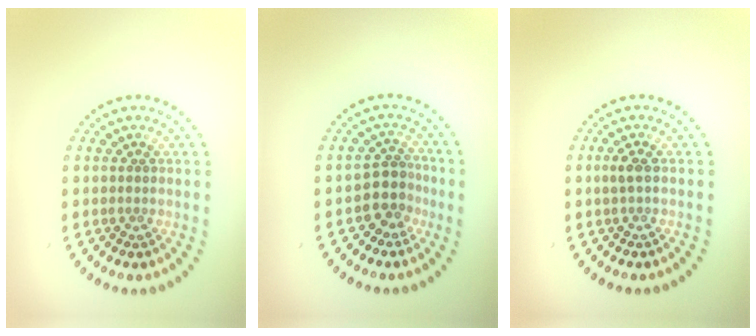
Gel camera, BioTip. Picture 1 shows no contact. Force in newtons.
{"total": 2.8, "press": 2.3, "slide": 1.6}
{"total": 1.0, "press": 1.0, "slide": 0.3}